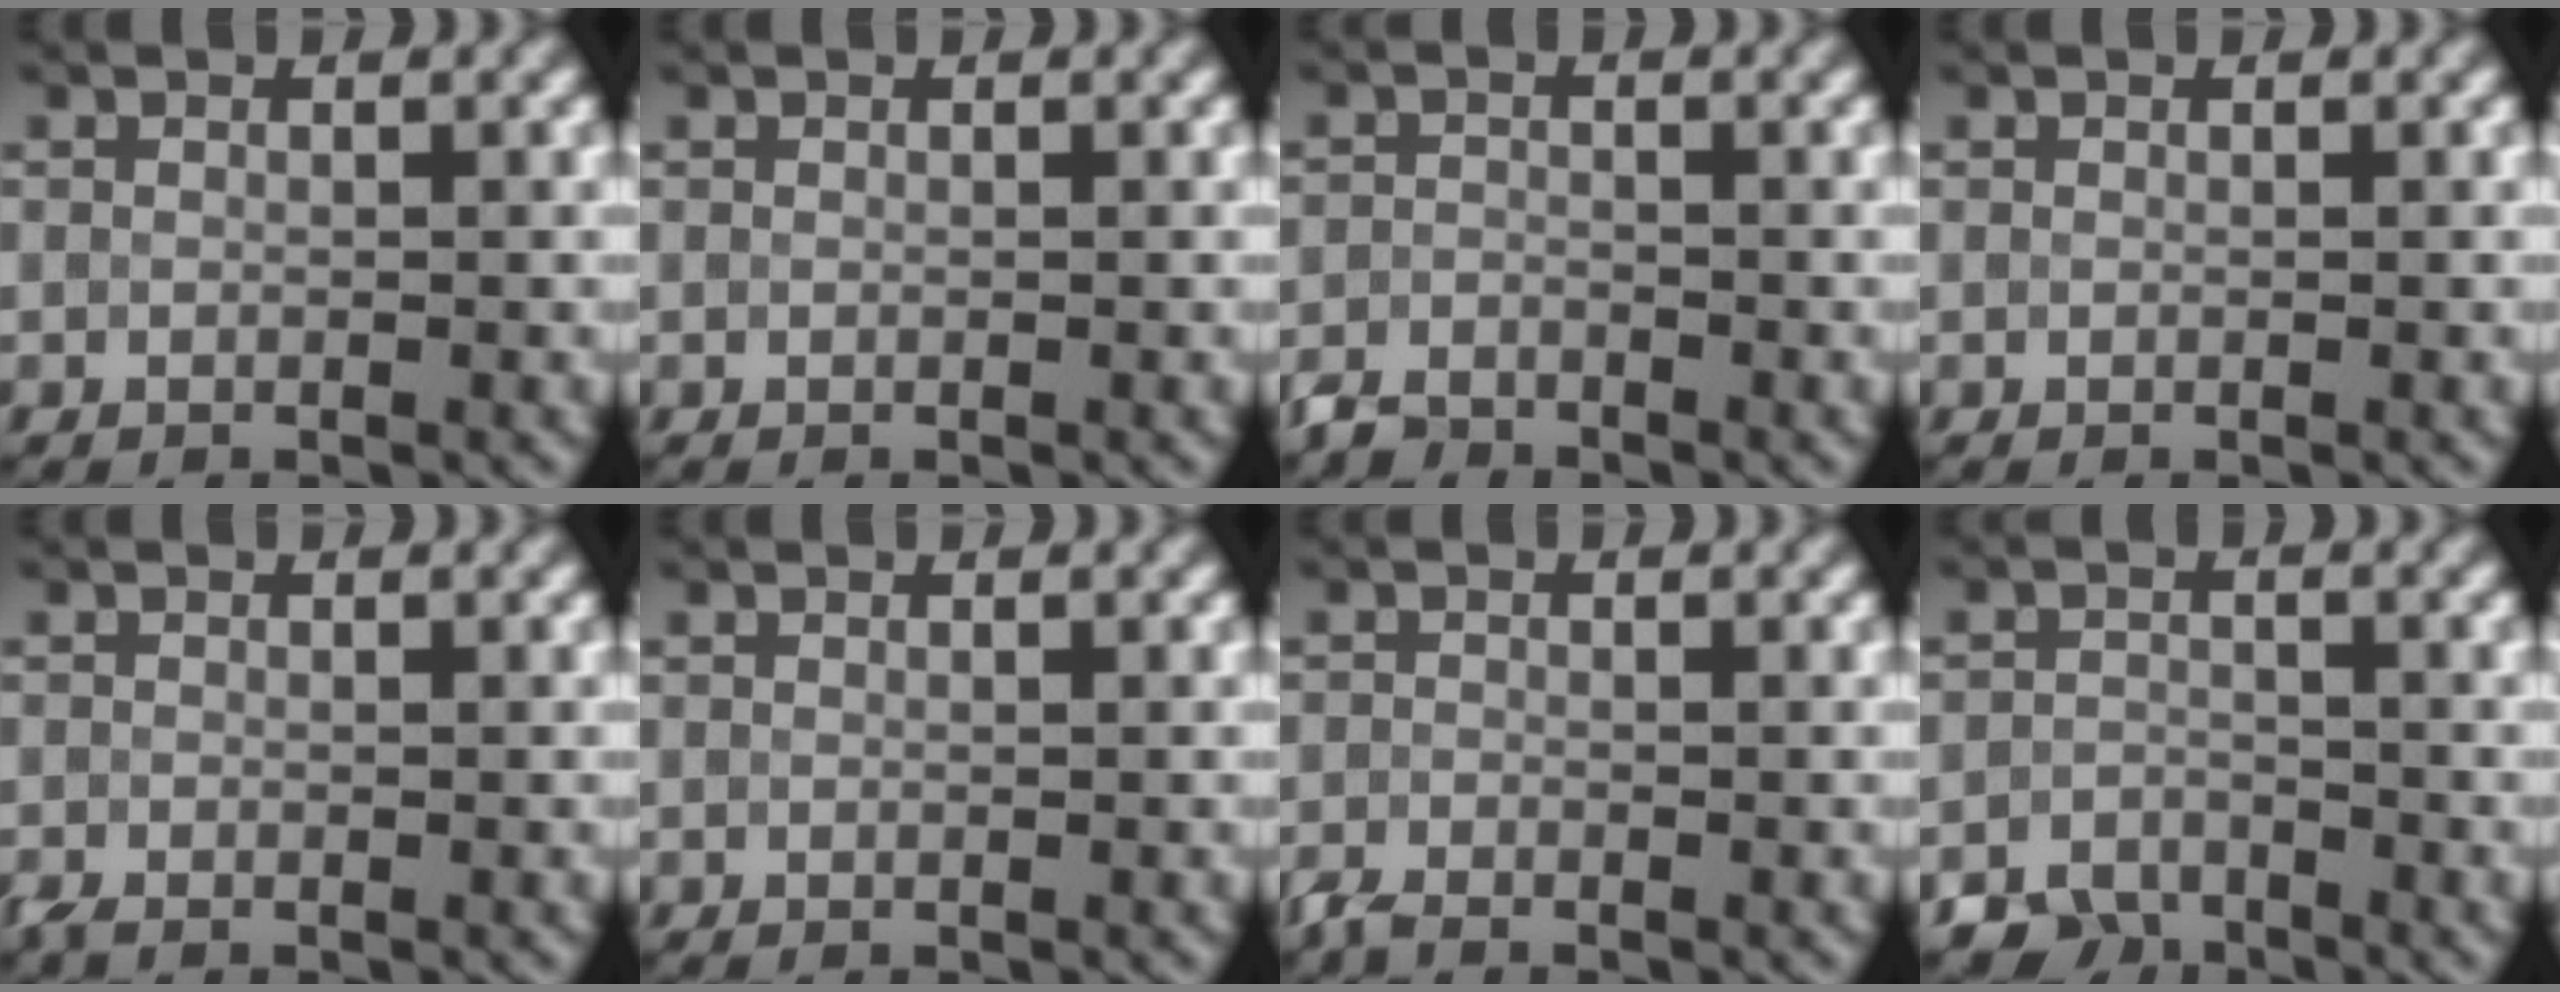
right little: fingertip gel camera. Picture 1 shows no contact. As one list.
[{"total": 0.0}, {"total": 2.0, "force": [-1.9, 0.6, 0.1], "torque": [-0.004, -0.005, -0.045]}, {"total": 0.0}, {"total": 0.8, "force": [-0.8, 0.1, 0.3], "torque": [-0.008, -0.005, -0.015]}, {"total": 0.0}, {"total": 1.4, "force": [-1.3, 0.2, 0.4], "torque": [-0.014, -0.007, -0.032]}, {"total": 2.8, "force": [-2.6, 1.1, -0.1], "torque": [0.006, -0.001, -0.053]}]